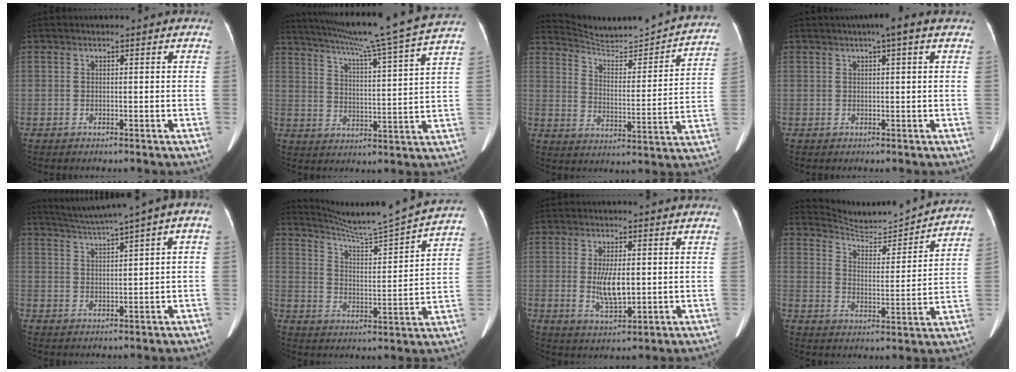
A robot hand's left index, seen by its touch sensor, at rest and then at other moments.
{"total": 20.9, "force": [17.8, -2.2, 10.8], "torque": [-0.185, -0.022, 0.241]}
{"total": 19.5, "force": [18.5, 1.7, 5.9], "torque": [-0.087, -0.046, 0.247]}
{"total": 2.8, "force": [1.7, -0.1, 2.2], "torque": [-0.036, 0.012, 0.023]}
{"total": 7.5, "force": [4.3, -0.1, 6.1], "torque": [-0.102, 0.031, 0.074]}
{"total": 14.6, "force": [13.7, -2.3, 4.4], "torque": [-0.085, -0.032, 0.204]}
{"total": 5.7, "force": [0.0, 1.9, 5.4], "torque": [-0.110, -0.011, 0.004]}
{"total": 13.3, "force": [13.1, 0.4, 2.1], "torque": [-0.042, -0.018, 0.186]}